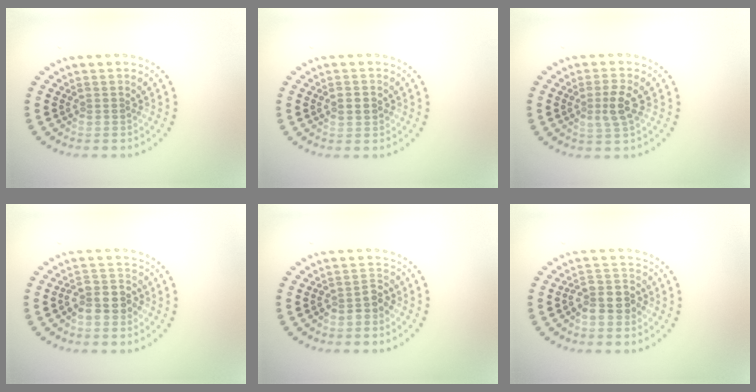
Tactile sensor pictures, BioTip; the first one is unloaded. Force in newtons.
{"total": 2.2, "press": 2.2, "slide": 0.1}
{"total": 2.6, "press": 2.4, "slide": 1.0}
{"total": 3.0, "press": 2.7, "slide": 1.3}
{"total": 1.9, "press": 1.6, "slide": 1.0}
{"total": 3.0, "press": 2.7, "slide": 1.3}